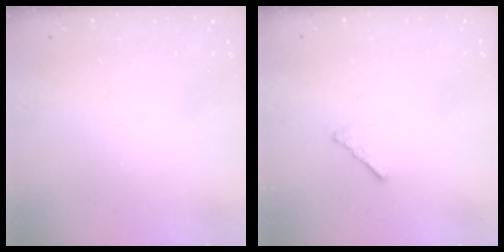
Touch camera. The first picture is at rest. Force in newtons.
{"total": 1.7, "press": 1.6, "slide": 0.5}